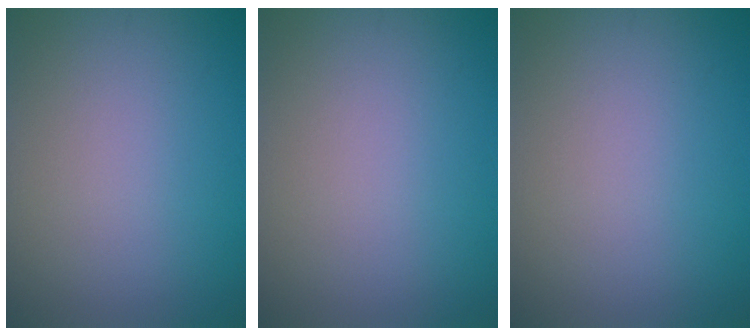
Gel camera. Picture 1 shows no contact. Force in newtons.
{"total": 0.0}
{"total": 0.0}